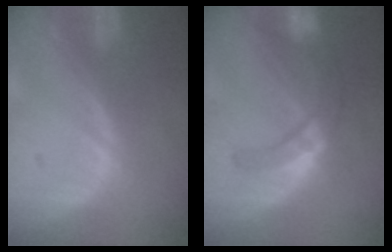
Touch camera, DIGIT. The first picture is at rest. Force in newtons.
{"total": 7.2, "press": 6.5, "slide": 3.2}